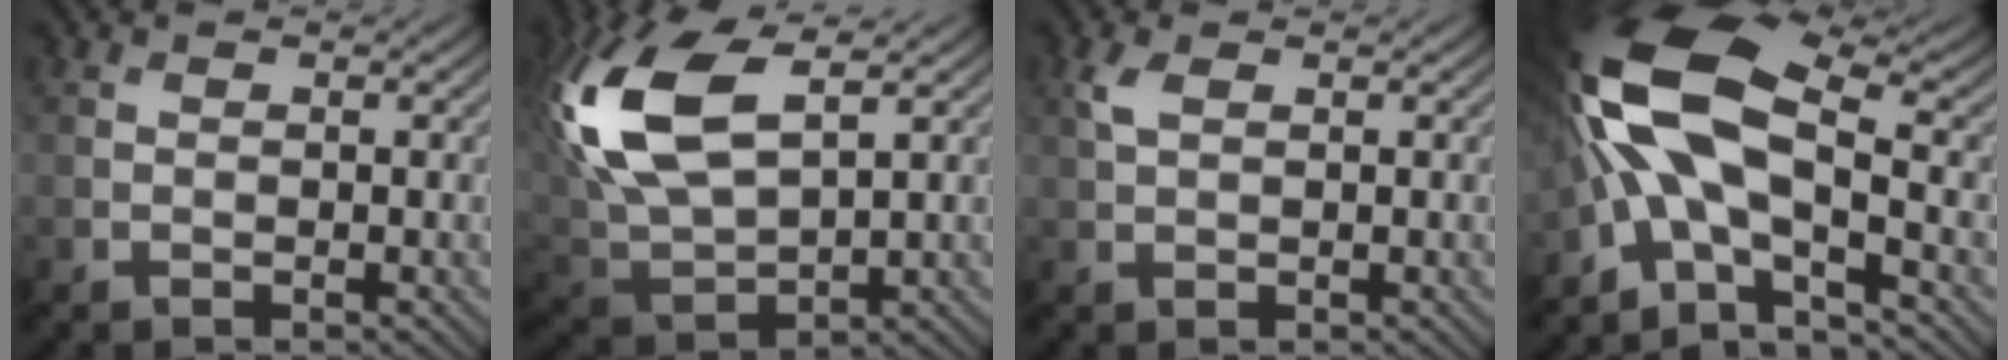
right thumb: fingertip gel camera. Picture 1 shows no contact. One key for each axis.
{"total": 13.5, "fx": 4.9, "fy": 6.8, "fz": 10.5, "tx": -0.270, "ty": 0.012, "tz": 0.103}
{"total": 1.8, "fx": 0.8, "fy": 0.8, "fz": 1.4, "tx": -0.040, "ty": 0.005, "tz": 0.016}
{"total": 14.2, "fx": -1.5, "fy": 6.5, "fz": 12.6, "tx": -0.265, "ty": 0.017, "tz": -0.048}